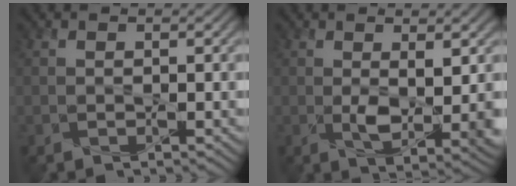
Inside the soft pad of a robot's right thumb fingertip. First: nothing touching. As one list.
[{"total": 5.7, "force": [0.3, 2.1, 5.4], "torque": [-0.091, -0.012, 0.013]}]